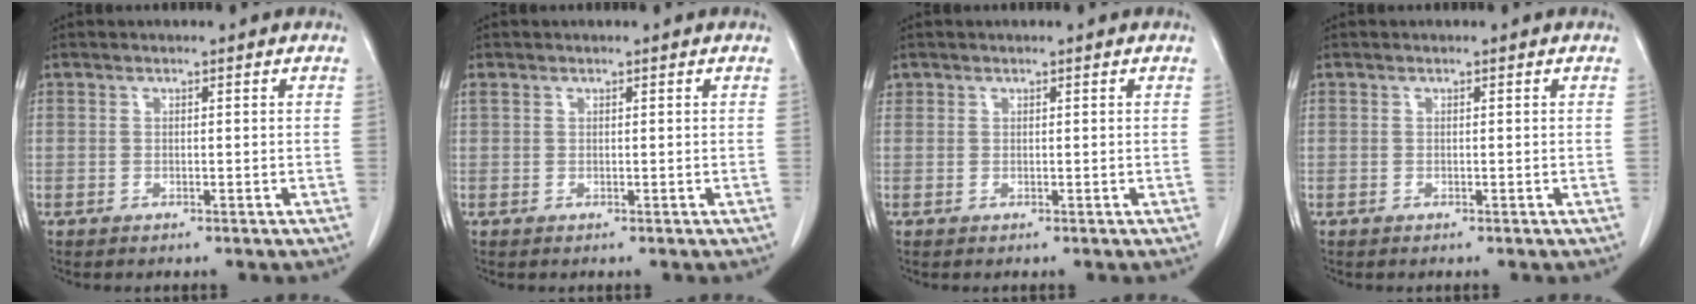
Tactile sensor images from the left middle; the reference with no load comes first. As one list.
[{"total": 0.7, "force": [0.5, 0.4, 0.2], "torque": [-0.011, 0.014, 0.011]}, {"total": 0.7, "force": [0.4, 0.5, 0.0], "torque": [0.001, 0.010, 0.009]}, {"total": 0.0}]